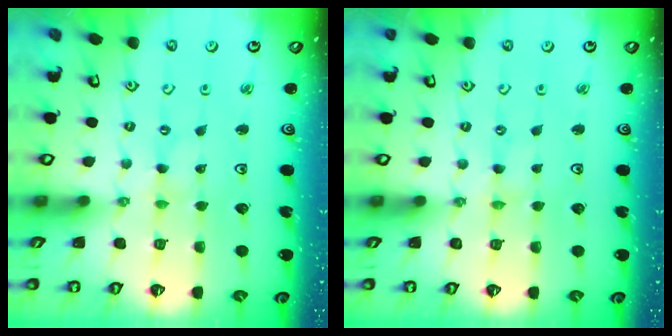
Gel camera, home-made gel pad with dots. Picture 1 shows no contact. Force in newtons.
{"total": 0.0}